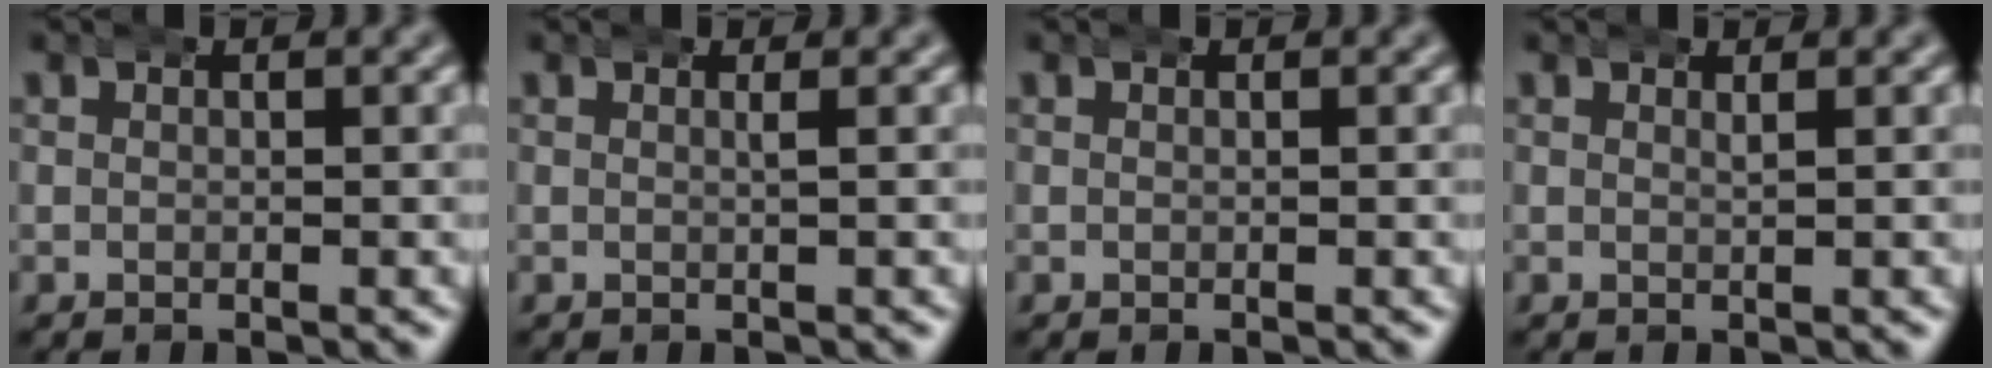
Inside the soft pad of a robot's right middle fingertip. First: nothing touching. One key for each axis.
{"total": 0.7, "fx": 0.3, "fy": -0.2, "fz": 0.5, "tx": -0.008, "ty": -0.005, "tz": 0.007}
{"total": 0.0}
{"total": 0.7, "fx": 0.6, "fy": -0.2, "fz": 0.3, "tx": -0.005, "ty": -0.007, "tz": 0.013}